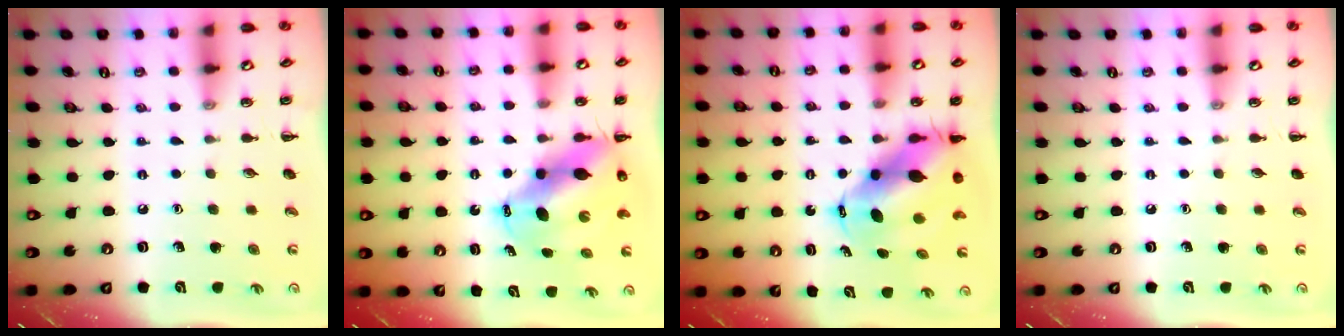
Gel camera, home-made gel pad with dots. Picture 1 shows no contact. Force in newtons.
{"total": 10.5, "press": 10.2, "slide": 2.6}
{"total": 10.7, "press": 10.3, "slide": 2.8}
{"total": 0.0}